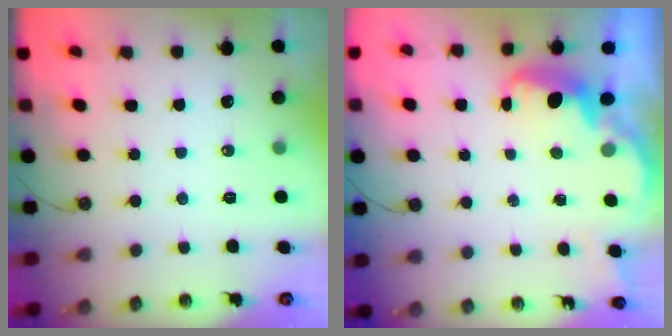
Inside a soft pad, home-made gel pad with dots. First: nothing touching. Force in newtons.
{"total": 2.7, "press": 2.6, "slide": 0.6}